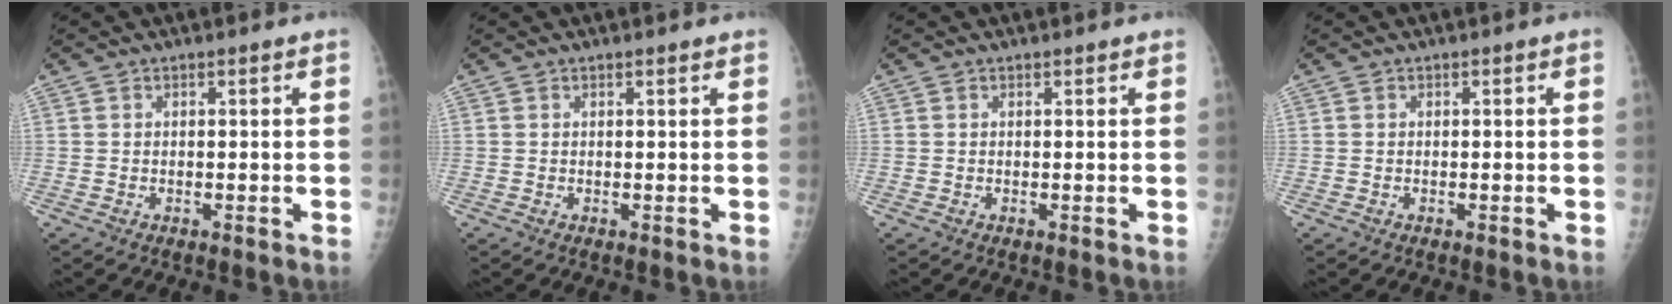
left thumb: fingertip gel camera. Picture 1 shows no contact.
{"total": 1.0, "force": [0.8, 0.2, 0.5], "torque": [-0.004, 0.001, 0.012]}
{"total": 0.5, "force": [0.5, 0.1, 0.2], "torque": [-0.006, -0.001, 0.007]}
{"total": 0.0}